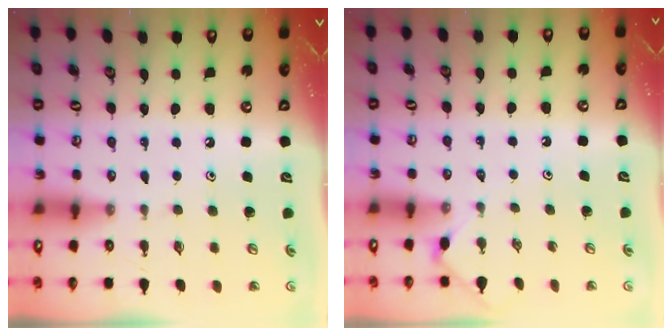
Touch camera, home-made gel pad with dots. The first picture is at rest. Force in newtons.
{"total": 3.2, "press": 3.1, "slide": 0.6}